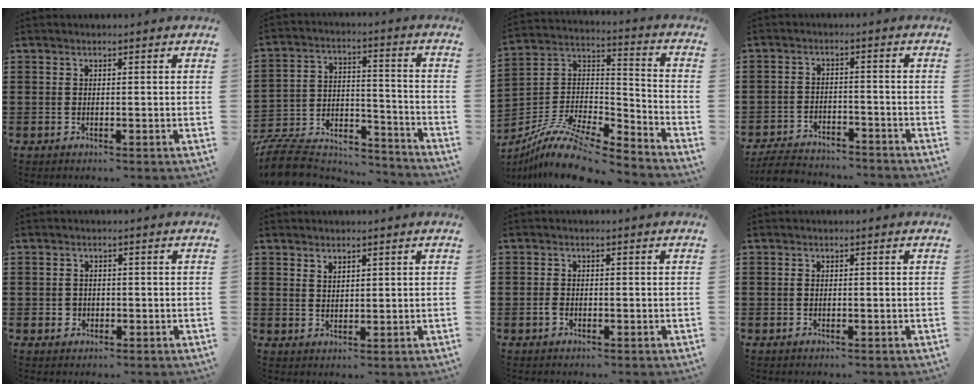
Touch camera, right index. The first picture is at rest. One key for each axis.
{"total": 9.1, "fx": -8.5, "fy": 2.4, "fz": 2.0, "tx": -0.050, "ty": 0.014, "tz": -0.171}
{"total": 12.1, "fx": -9.8, "fy": 2.8, "fz": 6.5, "tx": -0.134, "ty": 0.024, "tz": -0.192}
{"total": 5.0, "fx": -4.9, "fy": 0.9, "fz": 0.7, "tx": -0.024, "ty": 0.007, "tz": -0.103}
{"total": 1.4, "fx": -0.3, "fy": 1.4, "fz": 0.2, "tx": -0.008, "ty": 0.004, "tz": -0.008}
{"total": 1.8, "fx": 1.6, "fy": 0.7, "fz": 0.1, "tx": -0.004, "ty": 0.002, "tz": 0.032}
{"total": 1.1, "fx": -0.5, "fy": 0.7, "fz": 0.6, "tx": -0.014, "ty": -0.001, "tz": -0.010}
{"total": 0.0}